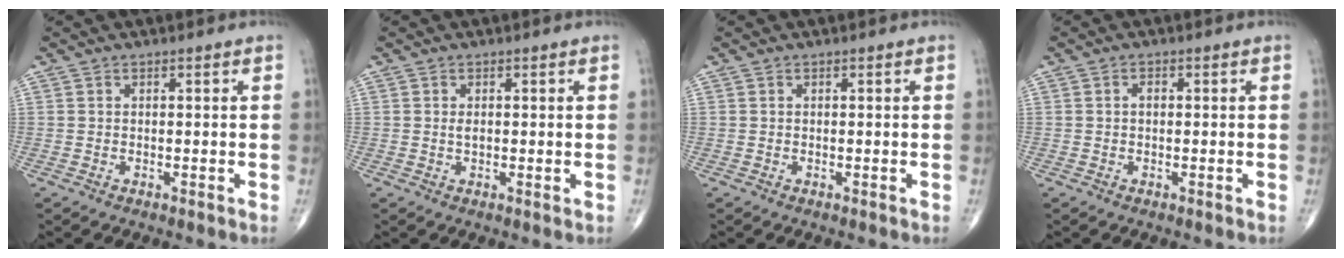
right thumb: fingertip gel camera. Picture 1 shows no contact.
{"total": 1.4, "force": [0.2, 0.7, 1.3], "torque": [-0.024, -0.003, 0.001]}
{"total": 0.0}
{"total": 1.0, "force": [0.0, 0.7, 0.8], "torque": [-0.007, 0.004, -0.004]}